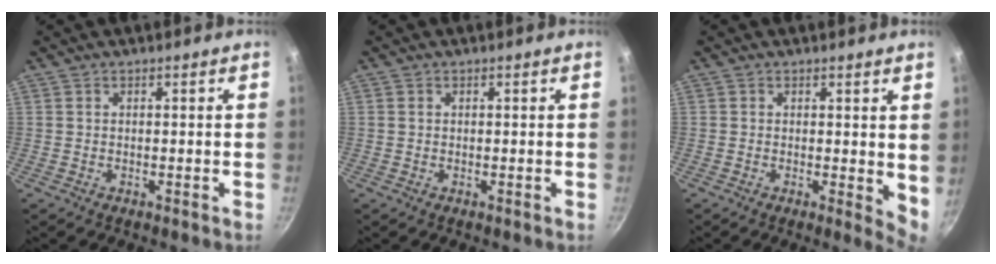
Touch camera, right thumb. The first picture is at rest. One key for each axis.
{"total": 0.6, "fx": 0.1, "fy": 0.5, "fz": 0.2, "tx": -0.002, "ty": 0.003, "tz": 0.001}
{"total": 4.2, "fx": 0.7, "fy": 1.9, "fz": 3.7, "tx": -0.043, "ty": -0.008, "tz": 0.007}